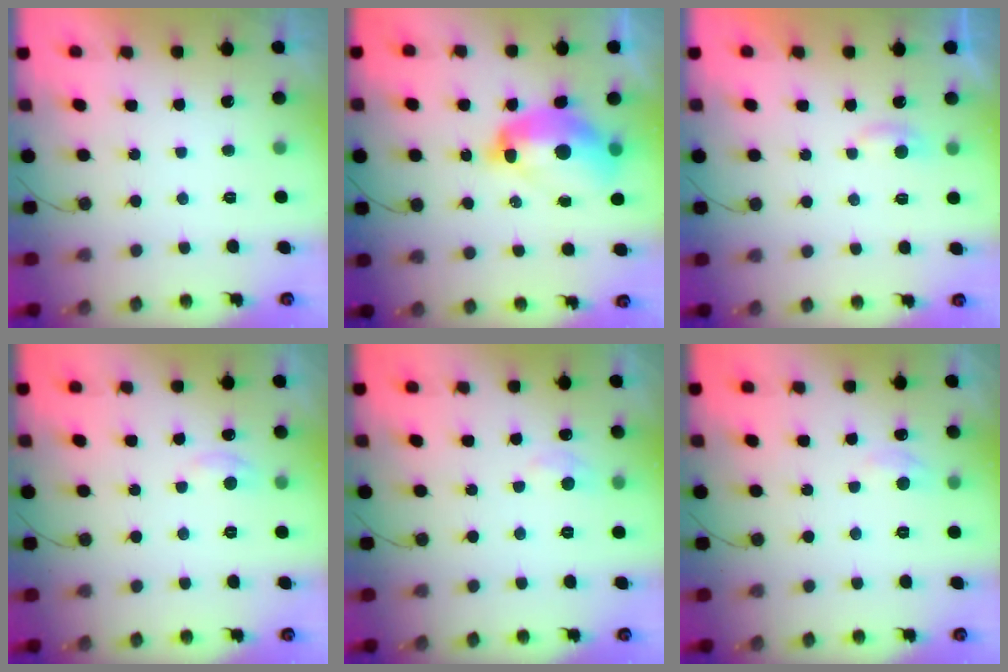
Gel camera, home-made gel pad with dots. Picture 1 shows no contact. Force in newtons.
{"total": 14.0, "press": 14.0, "slide": 1.2}
{"total": 3.2, "press": 3.1, "slide": 0.3}
{"total": 3.4, "press": 3.4, "slide": 0.5}
{"total": 5.3, "press": 5.2, "slide": 0.7}
{"total": 4.7, "press": 4.7, "slide": 0.6}